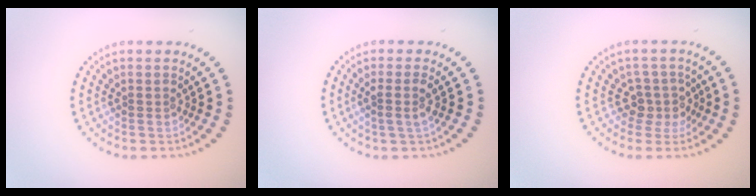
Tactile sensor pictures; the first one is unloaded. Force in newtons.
{"total": 1.6, "press": 1.3, "slide": 1.0}
{"total": 2.4, "press": 1.8, "slide": 1.5}